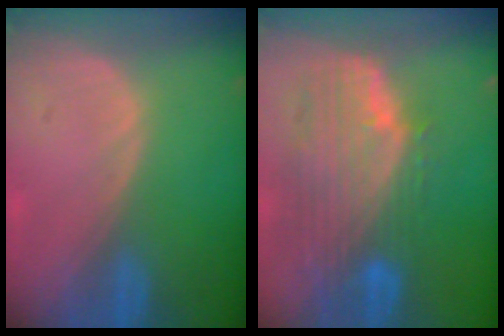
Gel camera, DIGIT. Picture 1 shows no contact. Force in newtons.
{"total": 11.0, "press": 9.4, "slide": 5.6}